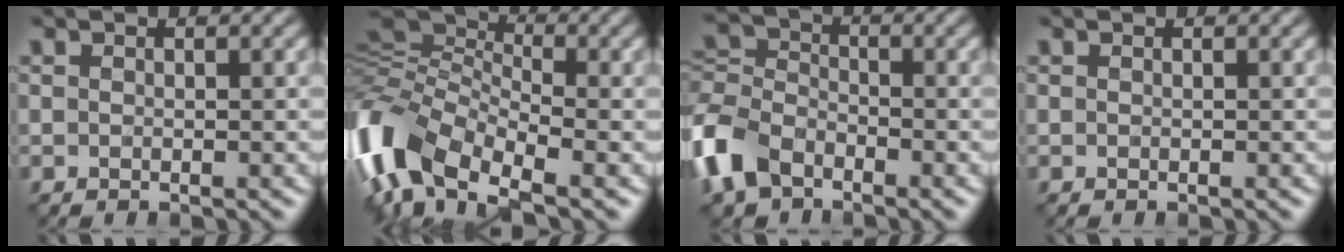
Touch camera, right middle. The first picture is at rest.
{"total": 10.9, "force": [-4.8, 5.9, 7.8], "torque": [-0.173, 0.001, -0.116]}
{"total": 6.0, "force": [-3.6, 3.7, 3.0], "torque": [-0.073, 0.008, -0.090]}
{"total": 0.0}